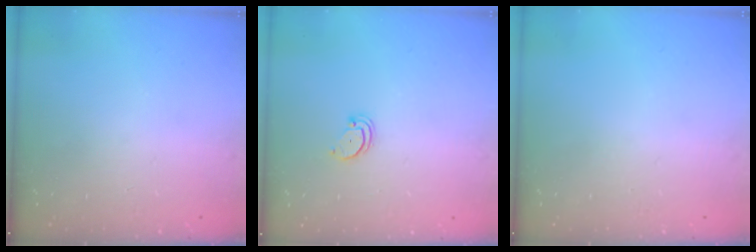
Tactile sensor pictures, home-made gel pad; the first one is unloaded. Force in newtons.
{"total": 1.5, "press": 1.5, "slide": 0.2}
{"total": 0.0}